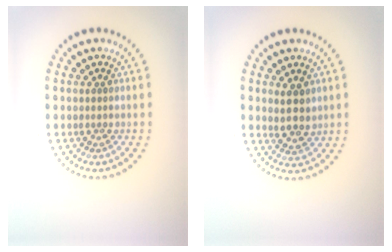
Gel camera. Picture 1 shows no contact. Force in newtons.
{"total": 2.5, "press": 2.2, "slide": 1.1}